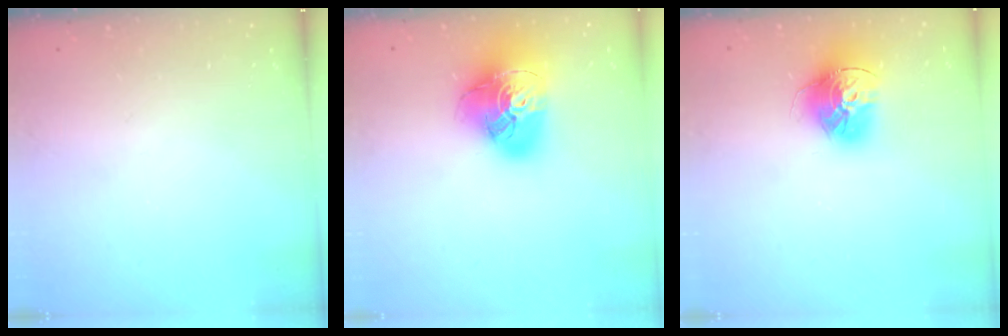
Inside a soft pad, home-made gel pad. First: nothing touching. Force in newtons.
{"total": 20.6, "press": 20.5, "slide": 2.1}
{"total": 15.9, "press": 15.9, "slide": 1.5}